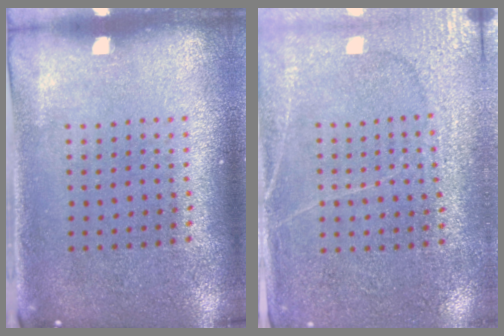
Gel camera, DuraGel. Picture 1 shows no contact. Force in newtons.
{"total": 2.8, "press": 2.7, "slide": 0.8}